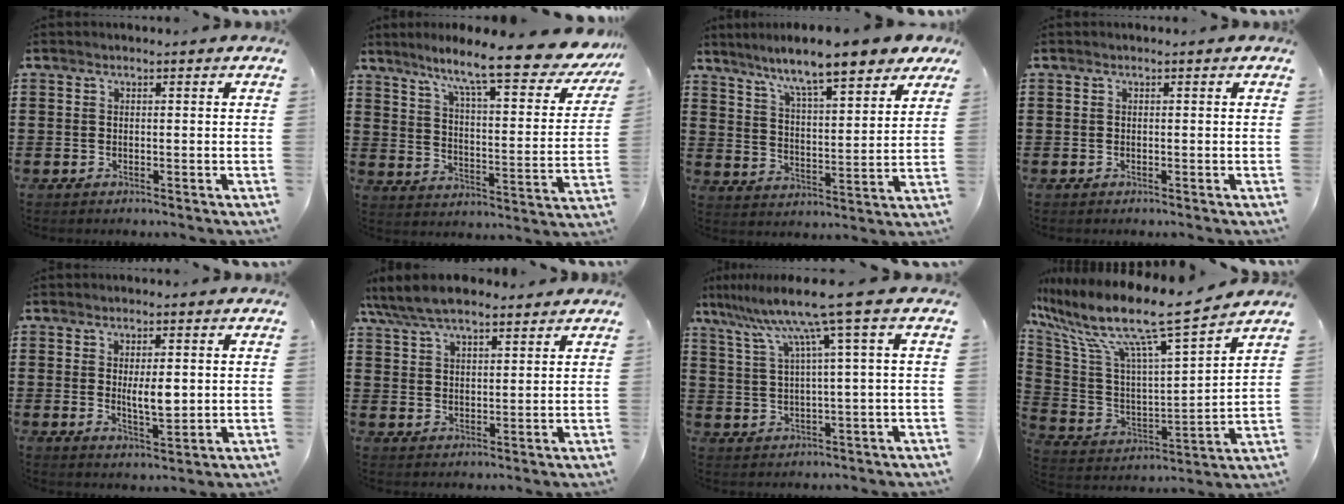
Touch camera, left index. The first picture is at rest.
{"total": 11.0, "force": [9.0, 0.0, 6.3], "torque": [-0.131, -0.067, 0.140]}
{"total": 9.1, "force": [7.7, 0.4, 4.8], "torque": [-0.114, -0.038, 0.126]}
{"total": 0.0}
{"total": 4.6, "force": [0.6, 1.5, 4.3], "torque": [-0.067, -0.003, 0.005]}
{"total": 7.0, "force": [5.9, 2.4, 2.9], "torque": [-0.077, -0.008, 0.110]}
{"total": 9.4, "force": [5.1, -1.1, 7.9], "torque": [-0.181, -0.028, 0.075]}
{"total": 12.6, "force": [9.4, 1.6, 8.2], "torque": [-0.193, -0.062, 0.152]}